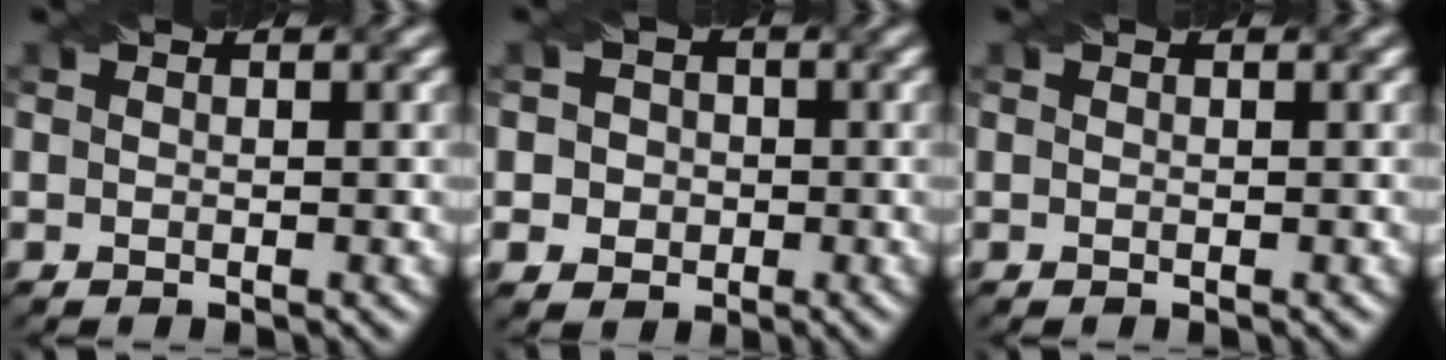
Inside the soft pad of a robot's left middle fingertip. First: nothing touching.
{"total": 3.5, "force": [0.0, 3.3, 1.2], "torque": [-0.001, 0.013, -0.015]}
{"total": 0.0}